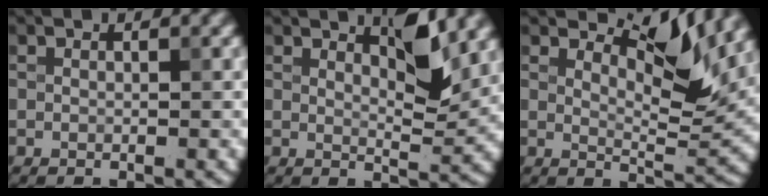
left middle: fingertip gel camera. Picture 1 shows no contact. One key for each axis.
{"total": 2.2, "fx": 1.4, "fy": 0.0, "fz": 1.7, "tx": -0.043, "ty": -0.004, "tz": 0.039}
{"total": 4.5, "fx": 3.2, "fy": 0.7, "fz": 3.1, "tx": -0.062, "ty": -0.001, "tz": 0.069}